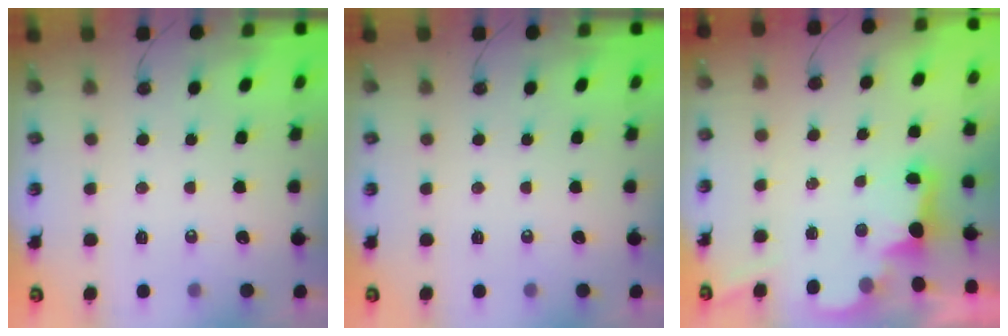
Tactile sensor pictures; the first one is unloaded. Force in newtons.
{"total": 0.0}
{"total": 2.2, "press": 2.1, "slide": 0.7}